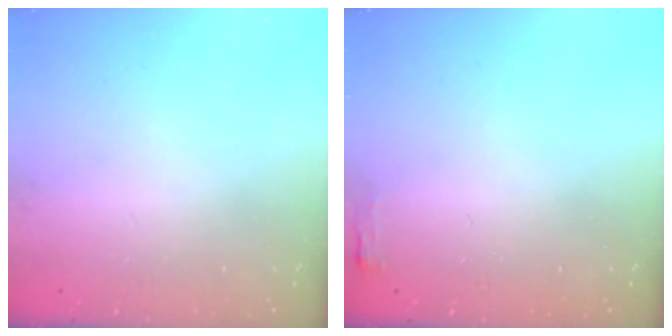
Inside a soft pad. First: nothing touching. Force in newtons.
{"total": 2.7, "press": 2.6, "slide": 0.8}